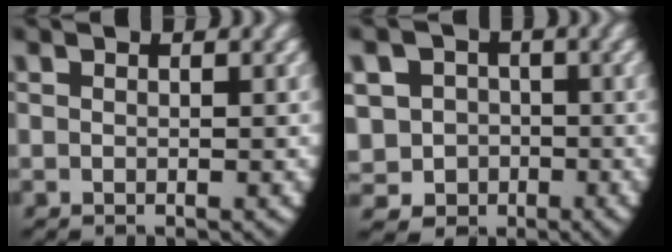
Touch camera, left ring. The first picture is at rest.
{"total": 11.6, "force": [-2.1, 10.9, 3.5], "torque": [-0.099, -0.045, -0.037]}